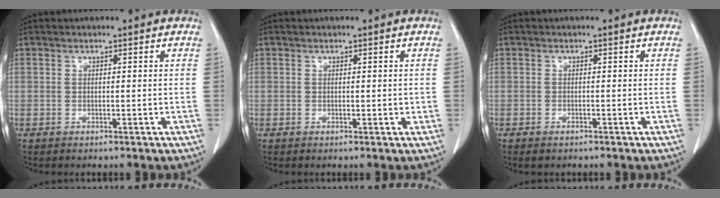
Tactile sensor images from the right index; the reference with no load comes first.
{"total": 1.1, "force": [0.1, 0.6, 1.0], "torque": [-0.014, -0.002, 0.003]}
{"total": 0.9, "force": [-0.6, 0.4, 0.5], "torque": [-0.008, -0.001, -0.002]}